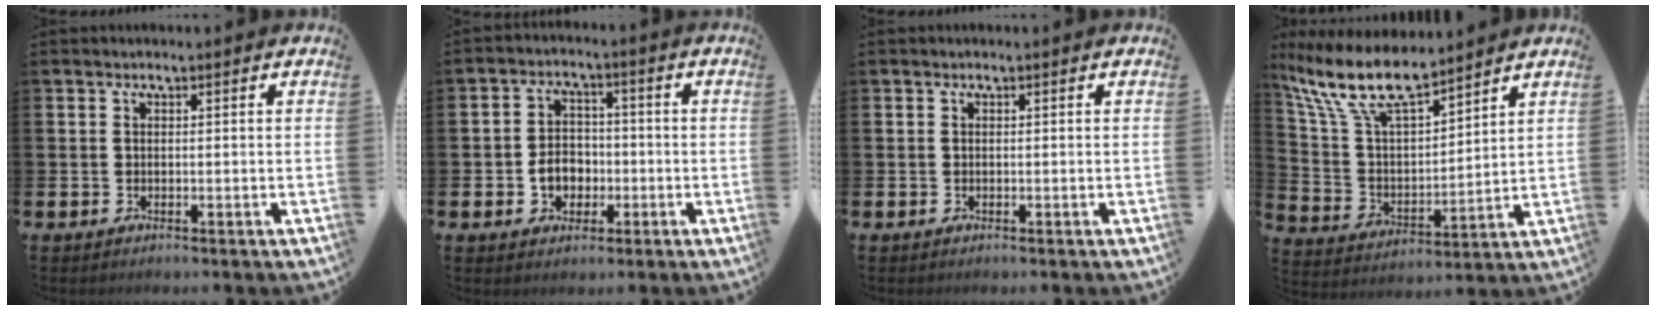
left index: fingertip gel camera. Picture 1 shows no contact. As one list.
[{"total": 4.6, "force": [-1.3, 3.8, 2.3], "torque": [-0.034, 0.001, -0.031]}, {"total": 0.0}, {"total": 10.9, "force": [9.2, 2.5, 5.3], "torque": [-0.146, -0.044, 0.164]}]